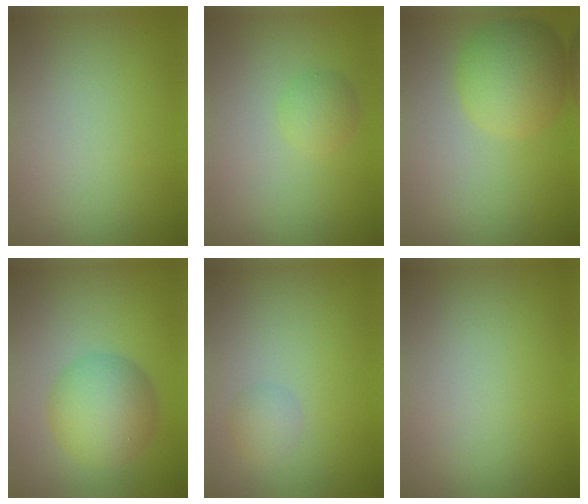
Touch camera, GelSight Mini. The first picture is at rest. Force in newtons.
{"total": 1.7, "press": 1.7, "slide": 0.0}
{"total": 5.6, "press": 5.6, "slide": 0.2}
{"total": 5.4, "press": 5.4, "slide": 0.1}
{"total": 1.4, "press": 1.4, "slide": 0.1}
{"total": 0.0}